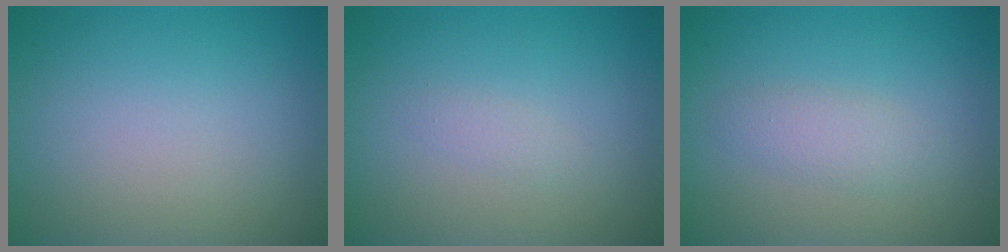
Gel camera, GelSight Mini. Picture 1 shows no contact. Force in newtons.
{"total": 0.7, "press": 0.7, "slide": 0.0}
{"total": 1.8, "press": 1.8, "slide": 0.0}